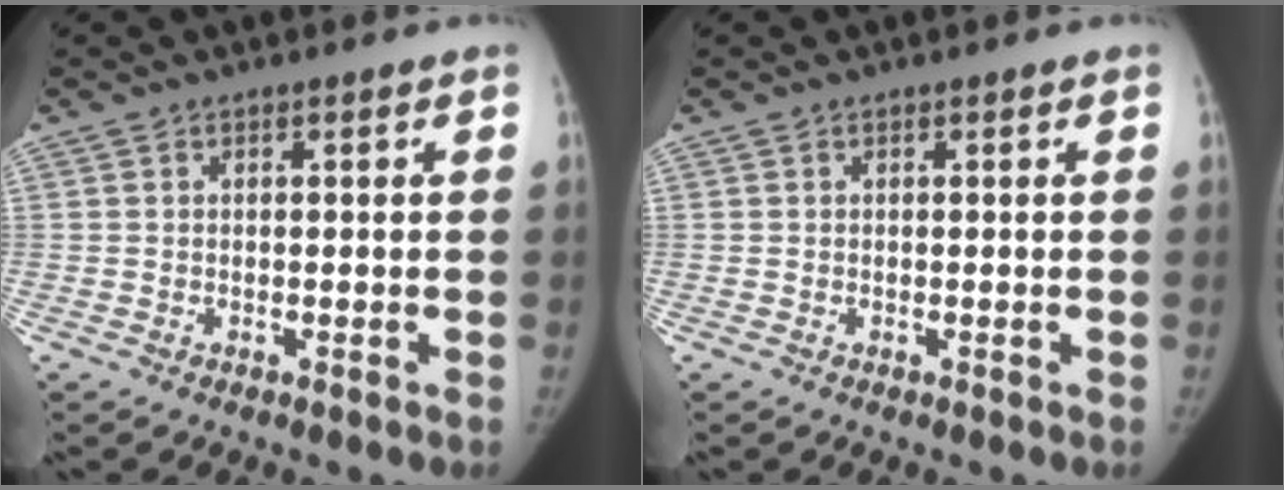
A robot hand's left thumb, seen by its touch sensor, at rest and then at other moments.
{"total": 0.0}